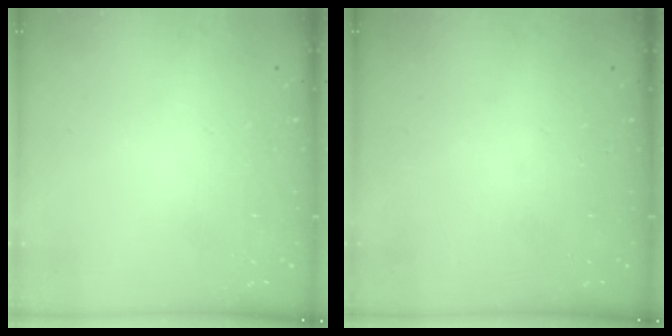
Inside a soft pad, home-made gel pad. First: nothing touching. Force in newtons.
{"total": 0.0}